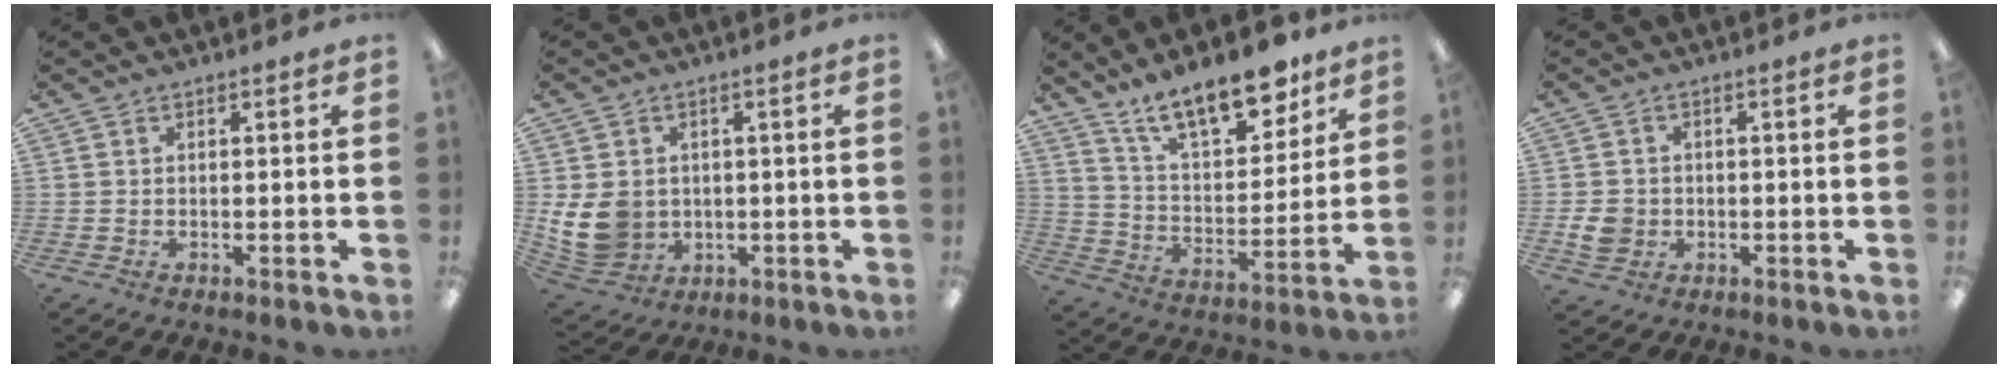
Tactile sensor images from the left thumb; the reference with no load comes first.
{"total": 9.8, "force": [0.0, 8.5, 4.9], "torque": [-0.128, 0.008, 0.008]}
{"total": 17.0, "force": [13.0, 6.2, 9.0], "torque": [-0.143, -0.075, 0.223]}
{"total": 4.7, "force": [-0.8, 4.1, 2.2], "torque": [-0.041, 0.000, -0.016]}